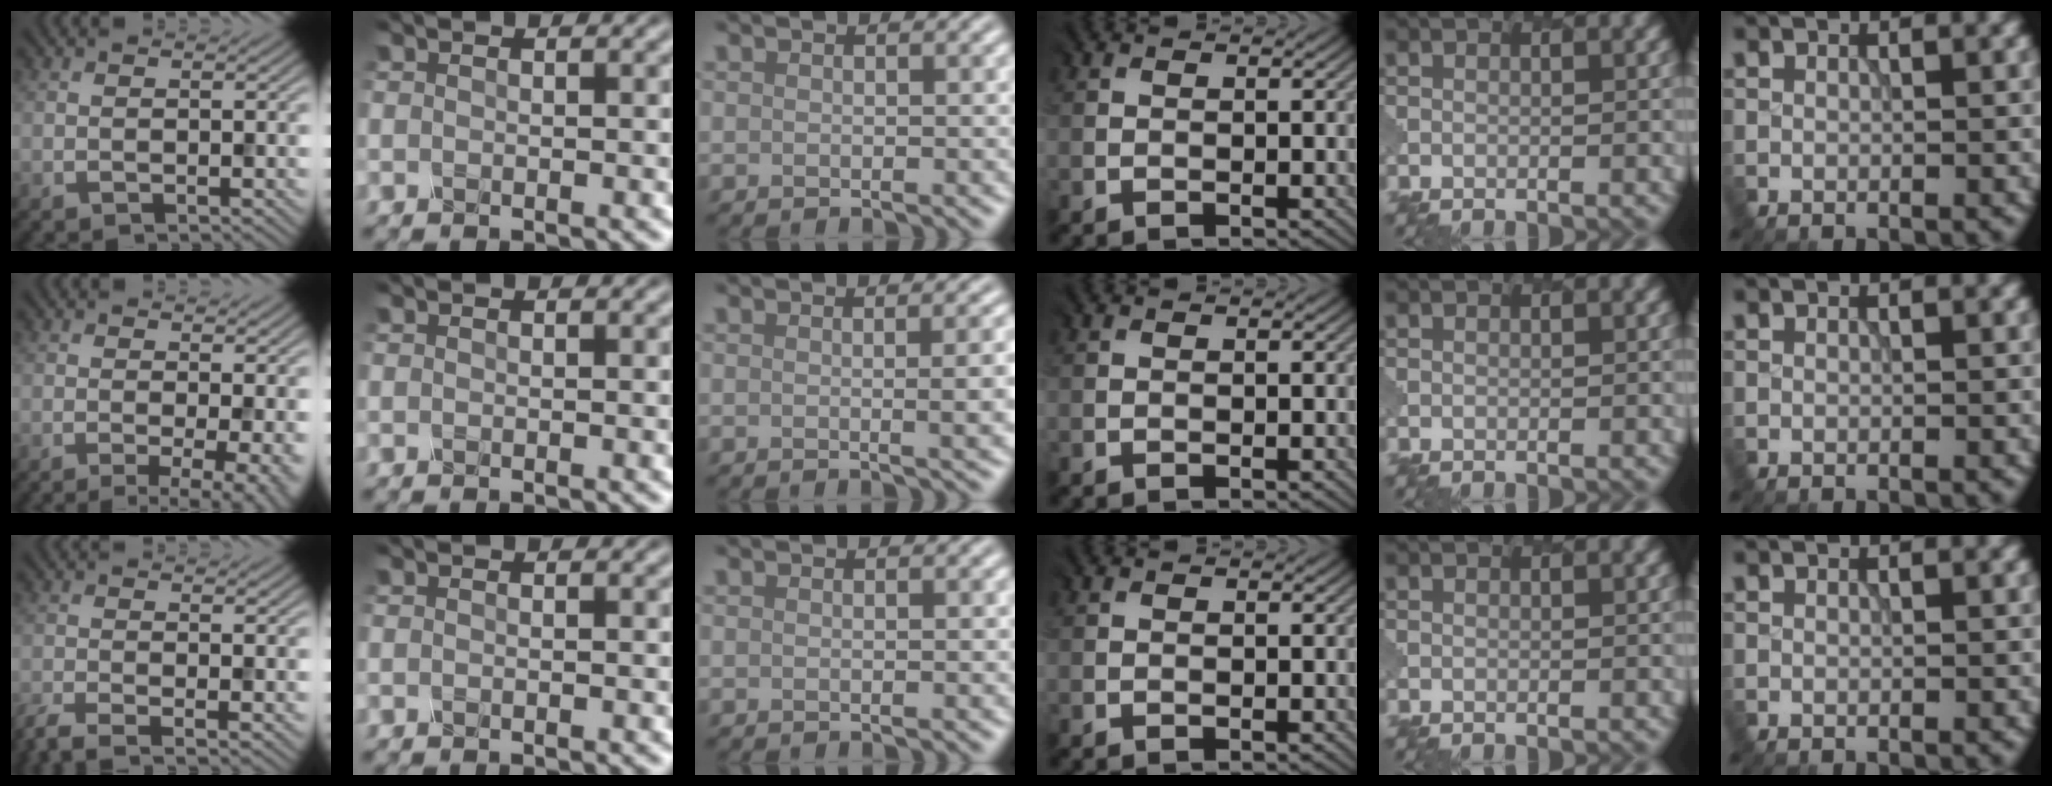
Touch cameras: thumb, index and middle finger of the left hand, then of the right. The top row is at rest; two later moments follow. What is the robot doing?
{"motion": "dispense", "object": "oil cruet"}